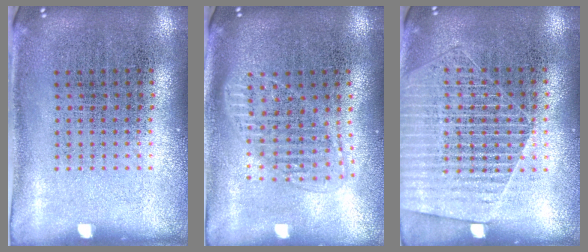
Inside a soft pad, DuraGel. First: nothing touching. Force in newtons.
{"total": 1.6, "press": 1.4, "slide": 0.8}
{"total": 1.8, "press": 1.6, "slide": 0.7}